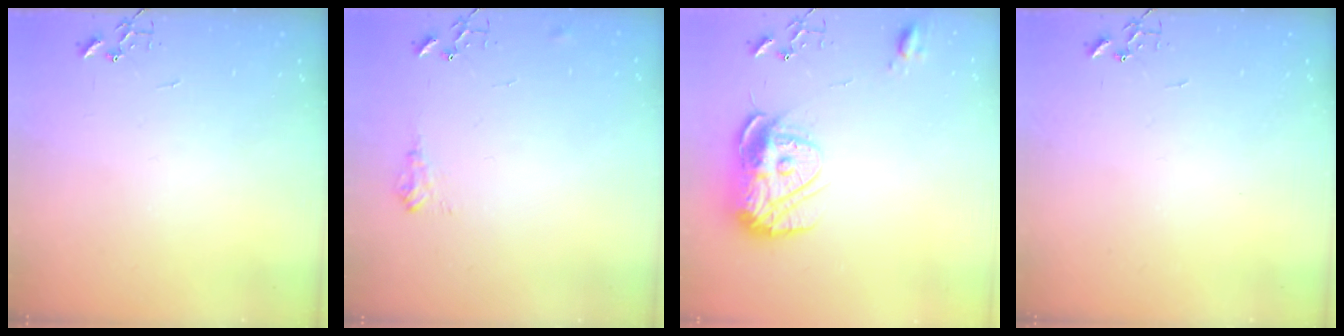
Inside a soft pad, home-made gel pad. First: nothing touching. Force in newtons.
{"total": 7.3, "press": 7.3, "slide": 1.0}
{"total": 14.9, "press": 14.9, "slide": 1.4}
{"total": 0.0}